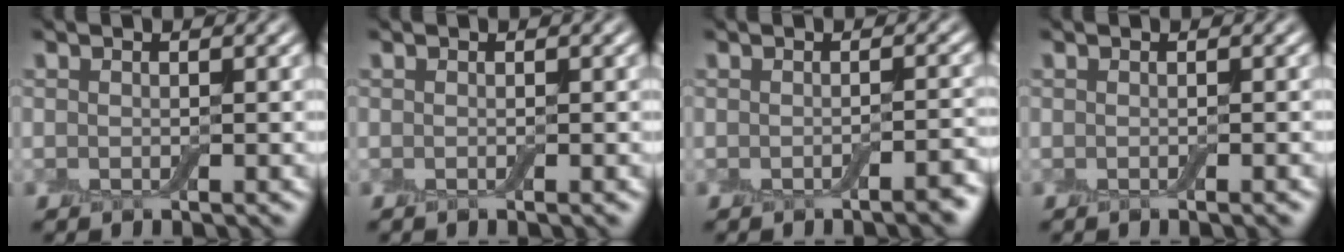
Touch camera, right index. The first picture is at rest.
{"total": 0.6, "force": [-0.3, 0.1, 0.5], "torque": [-0.005, -0.002, -0.006]}
{"total": 1.8, "force": [-1.0, 0.4, 1.4], "torque": [-0.014, 0.003, -0.017]}
{"total": 1.0, "force": [-0.4, 0.2, 0.9], "torque": [-0.008, -0.001, -0.008]}